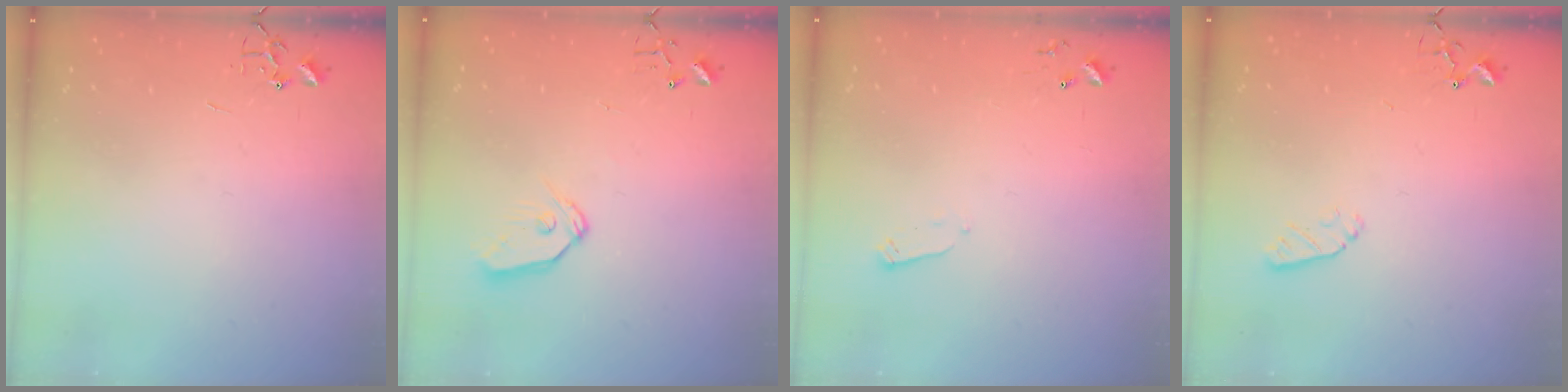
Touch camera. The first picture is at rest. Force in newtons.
{"total": 8.4, "press": 8.4, "slide": 0.5}
{"total": 2.4, "press": 2.4, "slide": 0.4}
{"total": 5.0, "press": 4.9, "slide": 0.9}